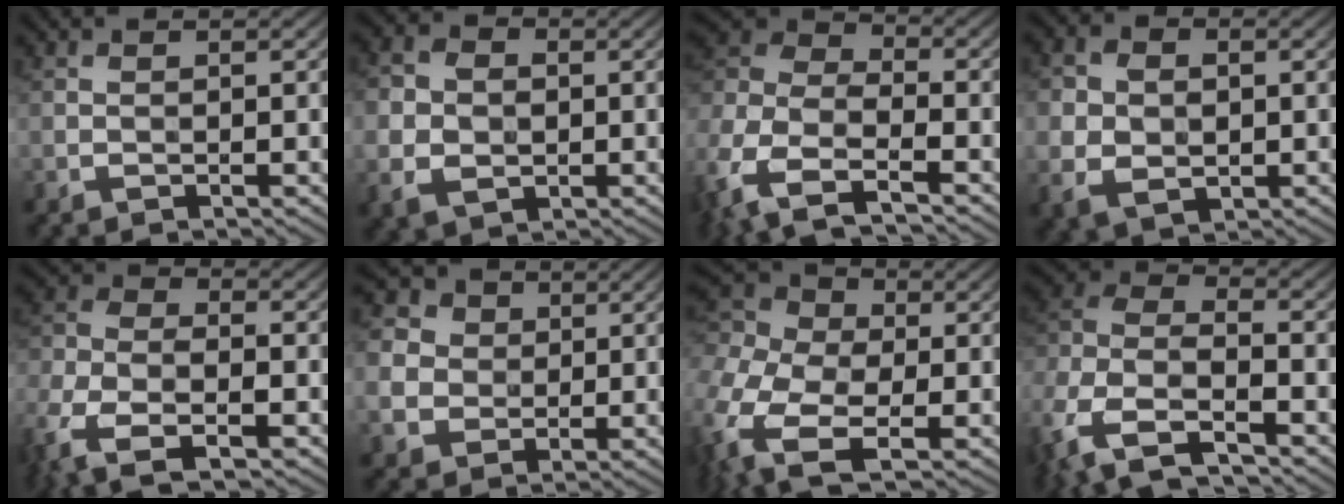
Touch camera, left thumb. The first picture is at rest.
{"total": 6.8, "force": [-0.9, 5.7, 3.6], "torque": [-0.088, -0.010, -0.026]}
{"total": 12.2, "force": [-6.1, 6.7, 8.1], "torque": [-0.213, -0.013, -0.137]}
{"total": 6.2, "force": [-0.3, 4.9, 3.7], "torque": [-0.080, -0.005, -0.010]}
{"total": 9.6, "force": [-5.5, 4.9, 6.1], "torque": [-0.146, -0.018, -0.121]}
{"total": 7.2, "force": [1.0, 6.5, 2.8], "torque": [-0.113, 0.009, 0.012]}
{"total": 13.4, "force": [-2.9, 9.4, 9.1], "torque": [-0.252, -0.012, -0.054]}
{"total": 12.2, "force": [-6.7, 6.6, 7.8], "torque": [-0.204, -0.012, -0.140]}